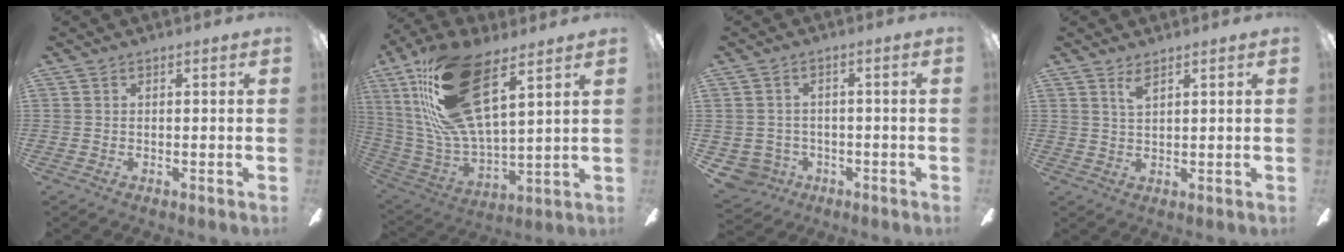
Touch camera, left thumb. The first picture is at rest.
{"total": 25.4, "force": [13.4, 9.9, 19.2], "torque": [-0.387, -0.047, 0.240]}
{"total": 4.2, "force": [-1.4, 4.0, 0.5], "torque": [-0.038, 0.004, -0.028]}
{"total": 3.1, "force": [2.2, 0.9, 2.0], "torque": [-0.045, 0.003, 0.040]}